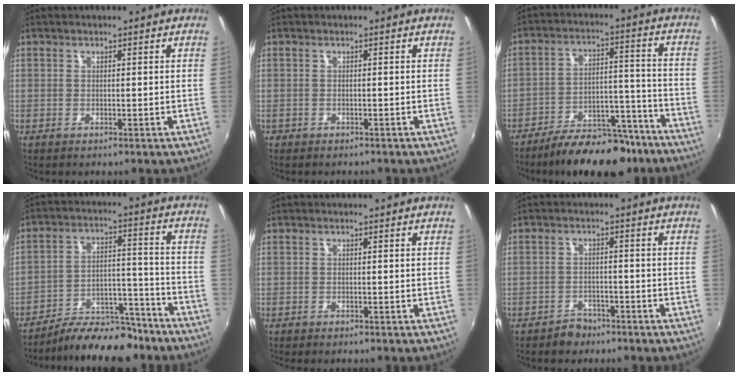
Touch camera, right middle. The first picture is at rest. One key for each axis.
{"total": 1.2, "fx": -1.0, "fy": 0.7, "fz": 0.2, "tx": -0.011, "ty": -0.004, "tz": -0.014}
{"total": 16.5, "fx": -13.4, "fy": 6.2, "fz": 7.5, "tx": -0.125, "ty": 0.015, "tz": -0.183}
{"total": 14.3, "fx": -12.4, "fy": 4.9, "fz": 5.1, "tx": -0.092, "ty": 0.024, "tz": -0.178}
{"total": 1.8, "fx": -1.6, "fy": 0.6, "fz": 0.7, "tx": -0.015, "ty": -0.013, "tz": -0.023}
{"total": 3.8, "fx": -3.0, "fy": 2.3, "fz": 0.3, "tx": -0.018, "ty": 0.007, "tz": -0.047}